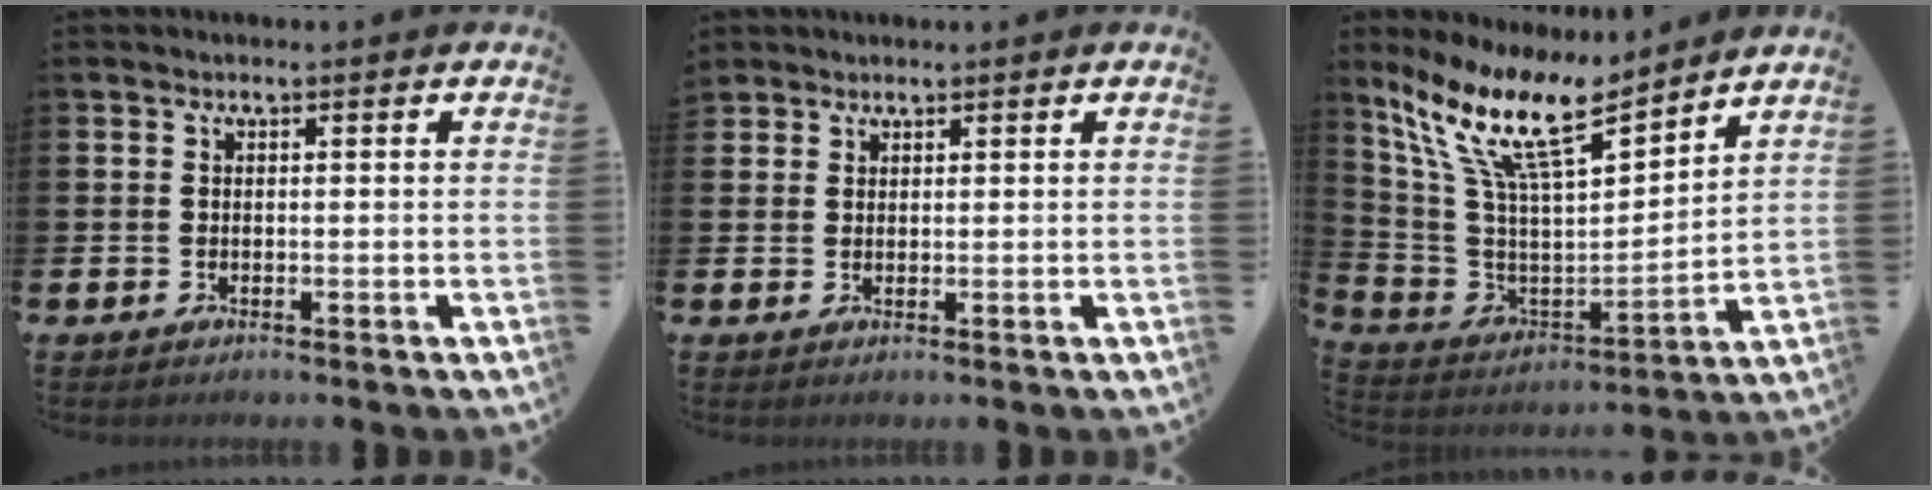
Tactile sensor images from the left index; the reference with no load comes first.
{"total": 1.6, "force": [1.4, 0.7, 0.0], "torque": [0.004, 0.000, 0.027]}
{"total": 13.5, "force": [10.3, 3.3, 8.0], "torque": [-0.196, -0.054, 0.184]}